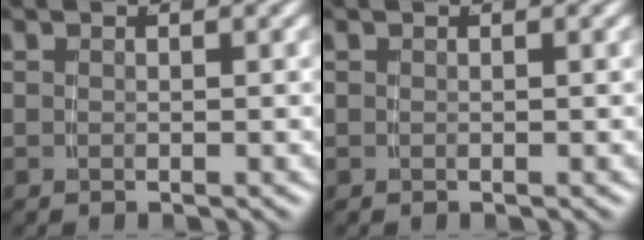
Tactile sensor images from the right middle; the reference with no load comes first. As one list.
[{"total": 0.0}]